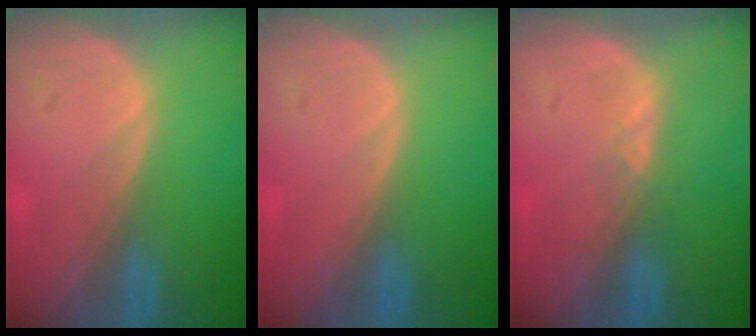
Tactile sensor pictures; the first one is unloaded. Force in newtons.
{"total": 0.0}
{"total": 1.6, "press": 1.5, "slide": 0.7}